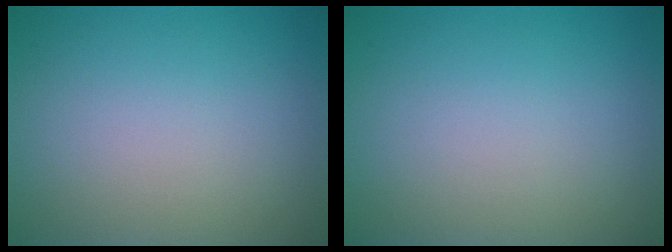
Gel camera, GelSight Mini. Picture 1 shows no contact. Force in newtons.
{"total": 0.0}